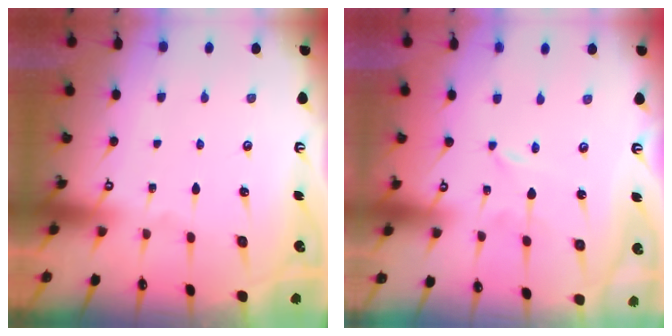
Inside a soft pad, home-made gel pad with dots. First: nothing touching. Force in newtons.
{"total": 0.0}